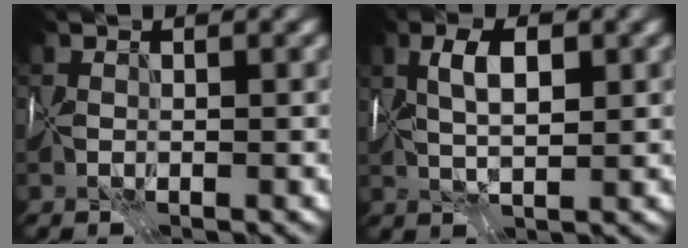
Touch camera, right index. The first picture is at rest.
{"total": 4.0, "force": [1.1, 1.4, 3.6], "torque": [-0.070, 0.006, 0.020]}